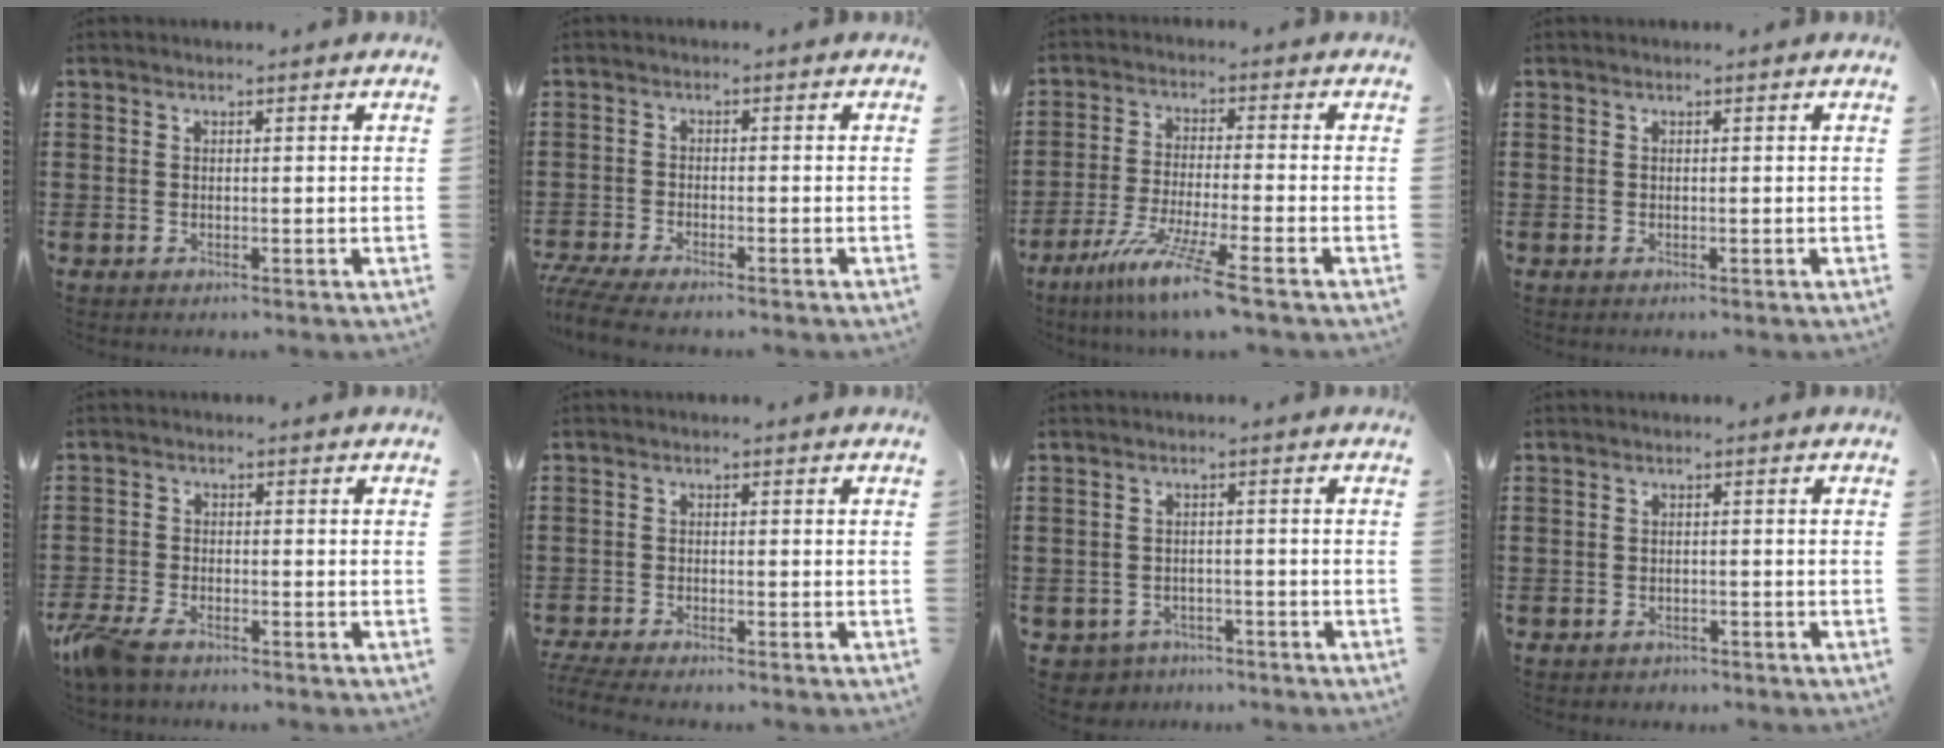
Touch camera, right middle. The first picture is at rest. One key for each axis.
{"total": 3.6, "fx": -3.4, "fy": 0.1, "fz": 1.2, "tx": -0.041, "ty": -0.013, "tz": -0.074}
{"total": 8.0, "fx": -5.9, "fy": -0.7, "fz": 5.3, "tx": -0.110, "ty": -0.020, "tz": -0.116}
{"total": 0.0}
{"total": 4.5, "fx": -3.6, "fy": 1.3, "fz": 2.3, "tx": -0.079, "ty": -0.014, "tz": -0.079}
{"total": 2.5, "fx": -2.4, "fy": 0.1, "fz": 0.7, "tx": -0.027, "ty": -0.005, "tz": -0.053}
{"total": 2.5, "fx": -2.4, "fy": 0.9, "fz": -0.3, "tx": -0.006, "ty": 0.000, "tz": -0.054}
{"total": 1.2, "fx": -1.1, "fy": 0.5, "fz": -0.1, "tx": -0.002, "ty": 0.003, "tz": -0.026}